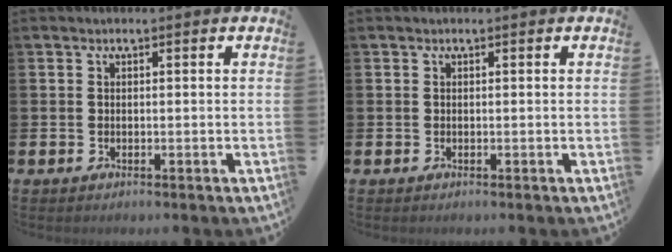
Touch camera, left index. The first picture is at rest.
{"total": 0.0}